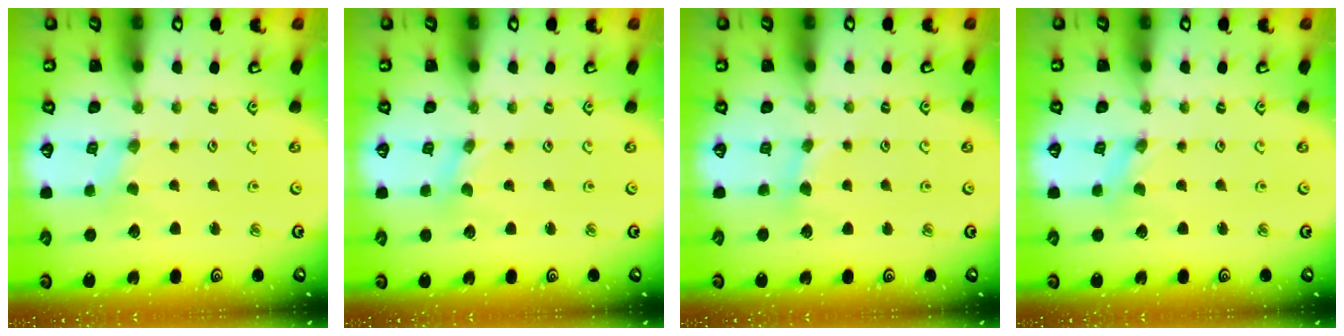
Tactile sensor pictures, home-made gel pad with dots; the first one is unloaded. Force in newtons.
{"total": 0.0}
{"total": 2.1, "press": 2.0, "slide": 0.4}
{"total": 0.0}